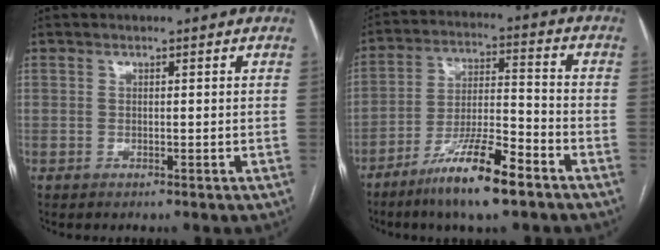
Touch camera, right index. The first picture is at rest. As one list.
[{"total": 12.6, "force": [-8.2, 1.5, 9.5], "torque": [-0.177, -0.017, -0.147]}]